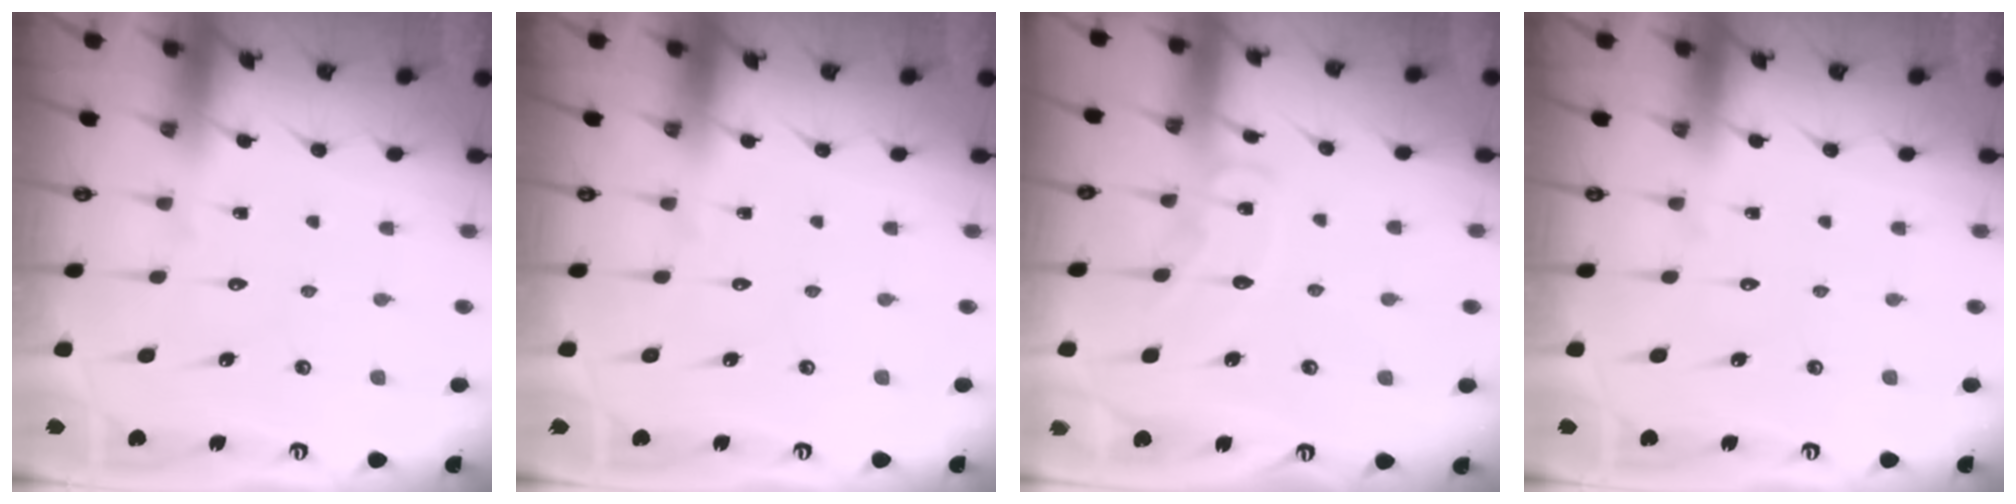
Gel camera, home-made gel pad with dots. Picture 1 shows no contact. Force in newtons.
{"total": 0.0}
{"total": 7.4, "press": 7.4, "slide": 0.7}
{"total": 0.0}